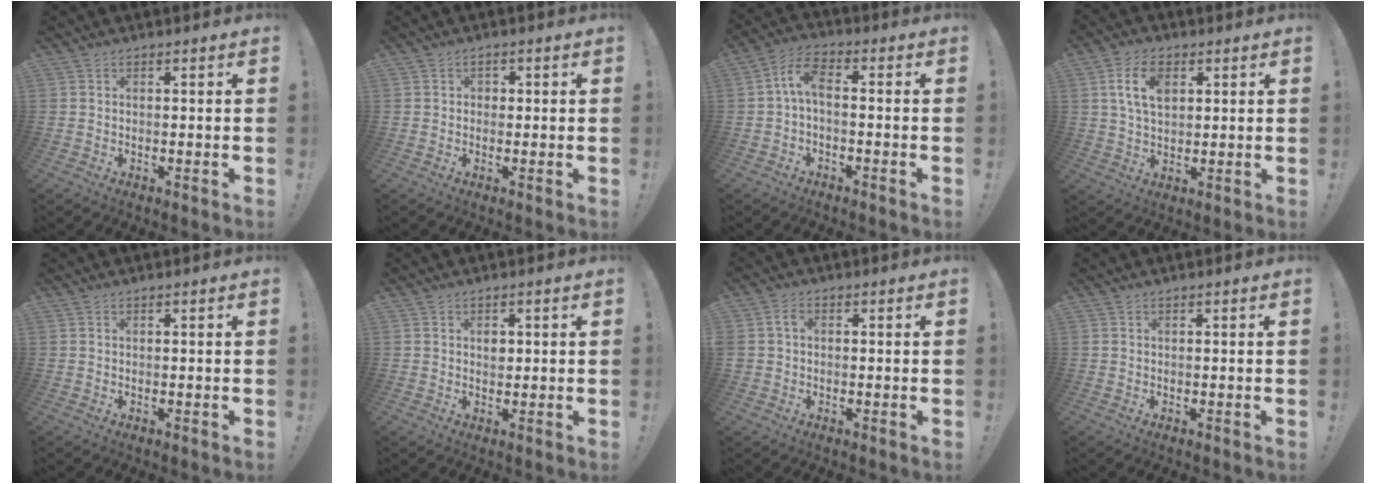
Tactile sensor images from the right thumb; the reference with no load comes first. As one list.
[{"total": 1.5, "force": [-0.4, 1.3, 0.6], "torque": [-0.018, 0.007, -0.007]}, {"total": 6.9, "force": [-0.4, 2.8, 6.3], "torque": [-0.127, 0.006, -0.007]}, {"total": 10.2, "force": [3.3, 6.5, 7.1], "torque": [-0.126, 0.006, 0.062]}, {"total": 0.0}, {"total": 2.3, "force": [0.4, 1.9, 1.2], "torque": [-0.012, 0.000, 0.003]}, {"total": 2.7, "force": [0.1, 2.1, 1.8], "torque": [-0.041, 0.013, 0.003]}, {"total": 0.0}]